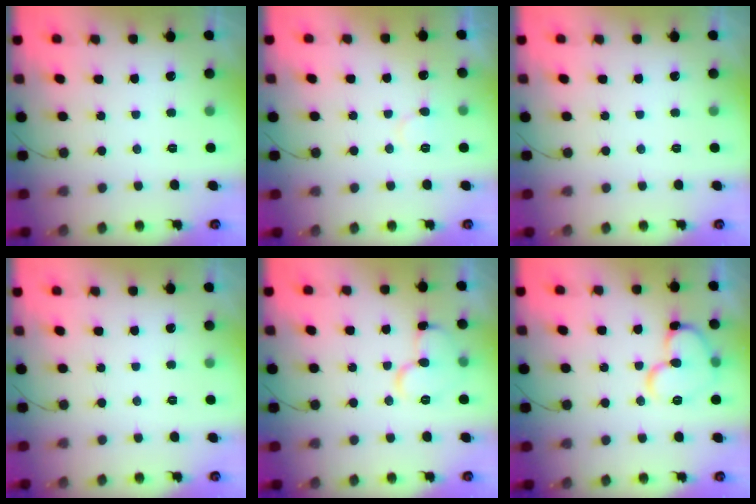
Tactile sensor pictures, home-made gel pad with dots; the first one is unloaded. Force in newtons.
{"total": 6.7, "press": 6.6, "slide": 0.5}
{"total": 0.0}
{"total": 0.0}
{"total": 10.1, "press": 10.1, "slide": 1.1}
{"total": 13.2, "press": 13.1, "slide": 1.7}